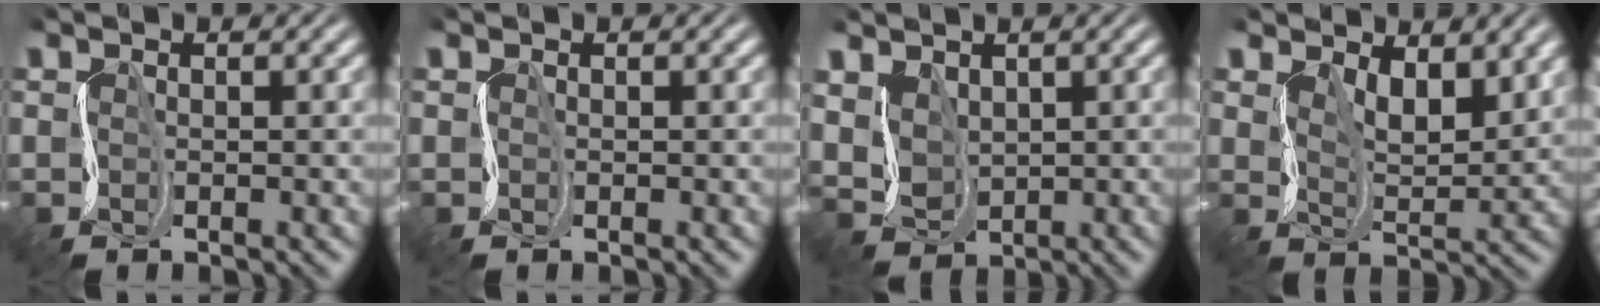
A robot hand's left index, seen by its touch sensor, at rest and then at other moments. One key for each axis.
{"total": 0.0}
{"total": 3.4, "fx": 0.8, "fy": 2.8, "fz": 1.9, "tx": -0.049, "ty": -0.001, "tz": 0.014}
{"total": 4.2, "fx": 2.0, "fy": 2.0, "fz": 3.1, "tx": -0.063, "ty": -0.017, "tz": 0.032}